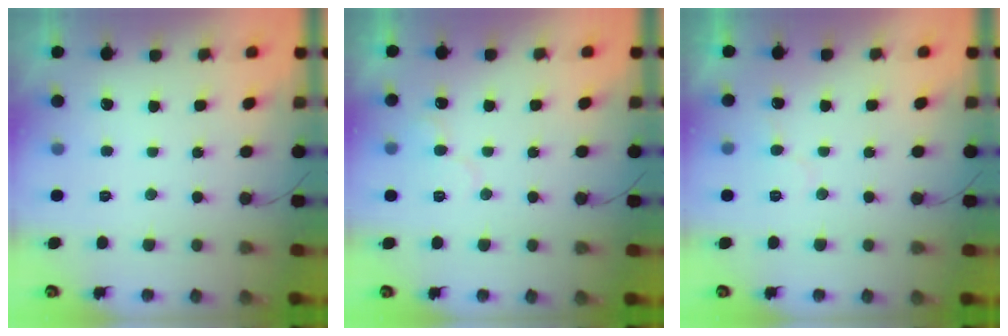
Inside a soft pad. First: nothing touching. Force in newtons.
{"total": 6.4, "press": 6.4, "slide": 0.5}
{"total": 5.7, "press": 5.7, "slide": 0.4}